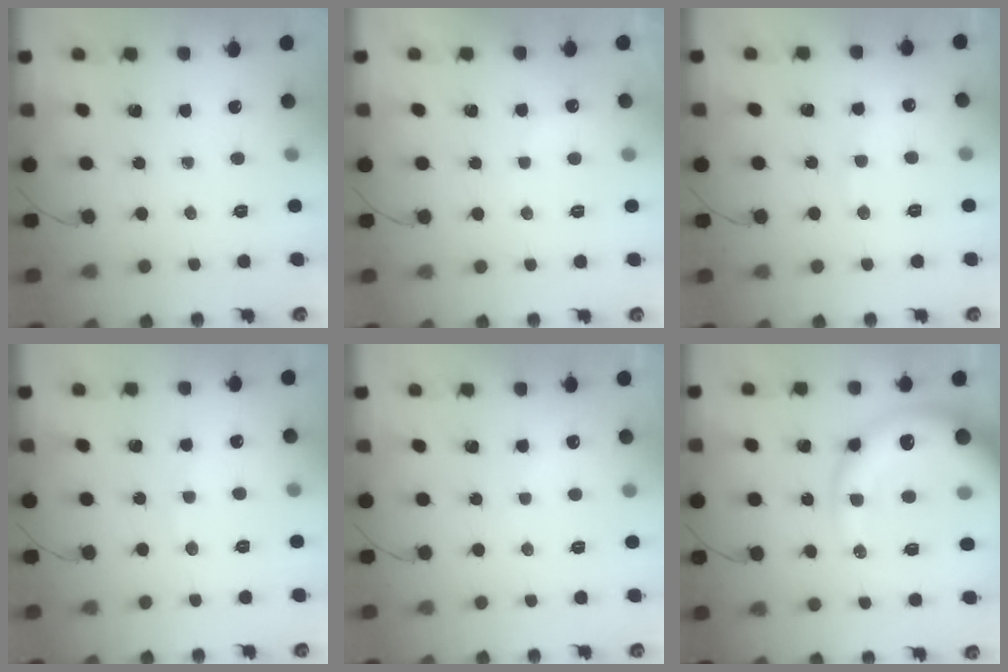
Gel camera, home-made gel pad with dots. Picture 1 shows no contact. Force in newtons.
{"total": 5.9, "press": 5.9, "slide": 0.8}
{"total": 7.8, "press": 7.6, "slide": 1.6}
{"total": 5.5, "press": 5.3, "slide": 1.5}
{"total": 5.3, "press": 5.2, "slide": 1.0}
{"total": 20.7, "press": 20.2, "slide": 4.6}